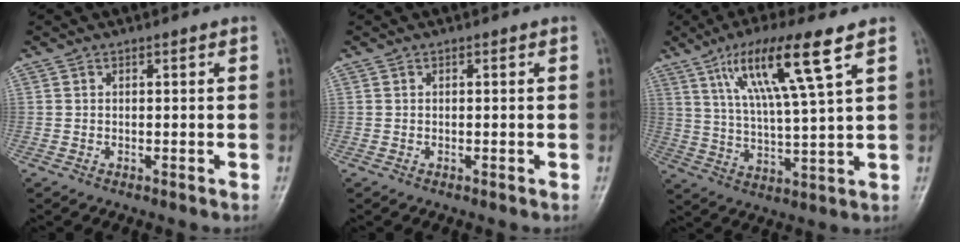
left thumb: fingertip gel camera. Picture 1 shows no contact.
{"total": 0.0}
{"total": 14.0, "force": [7.1, 1.3, 12.0], "torque": [-0.224, -0.022, 0.133]}